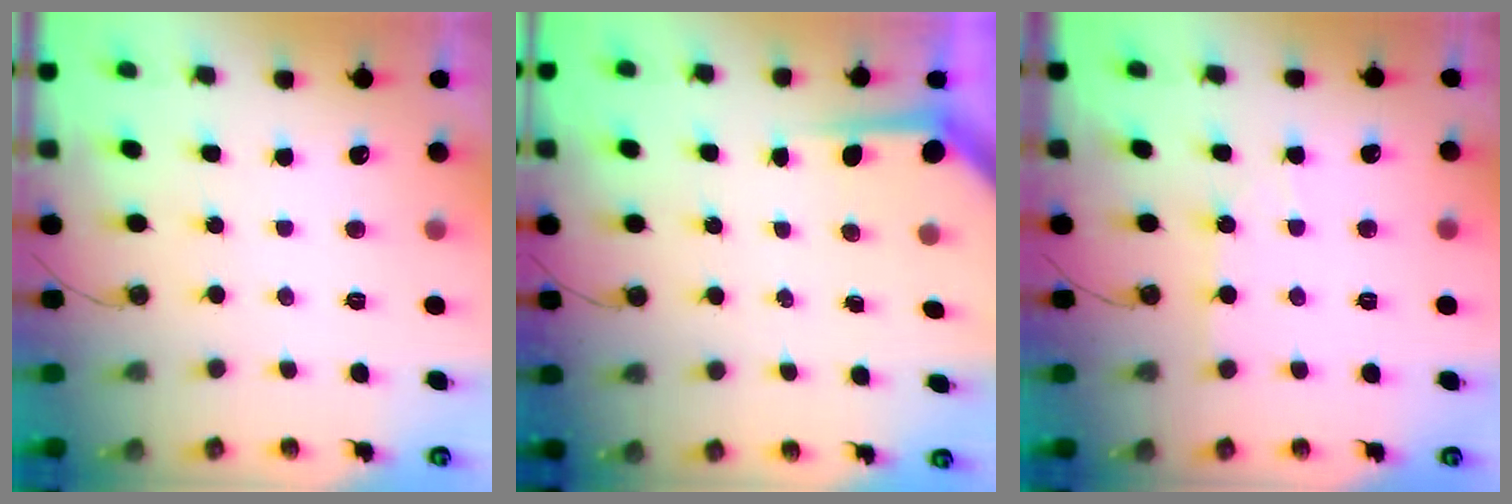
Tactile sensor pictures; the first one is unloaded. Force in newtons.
{"total": 3.8, "press": 3.8, "slide": 0.4}
{"total": 2.9, "press": 2.8, "slide": 0.6}